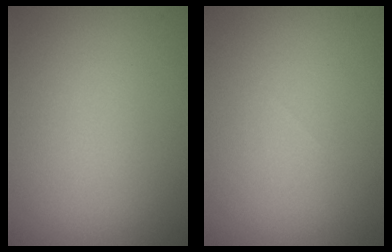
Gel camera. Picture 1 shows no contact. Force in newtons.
{"total": 0.0}